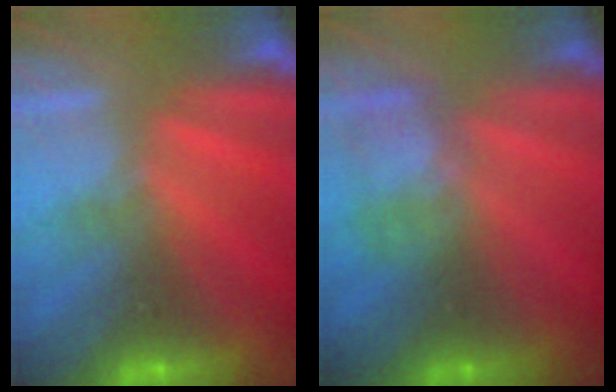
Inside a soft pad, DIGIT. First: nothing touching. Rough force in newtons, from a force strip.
{"total": 2.3}